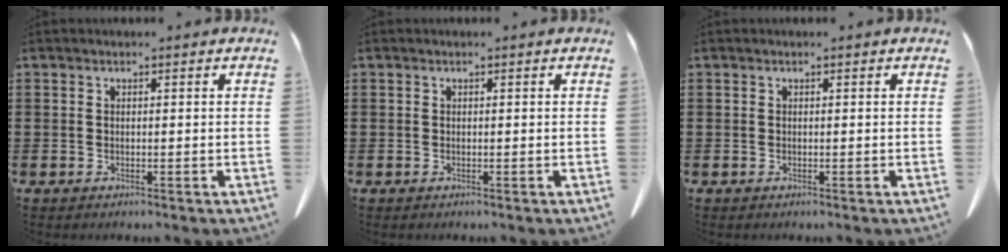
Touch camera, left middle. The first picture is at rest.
{"total": 0.0}
{"total": 0.0}